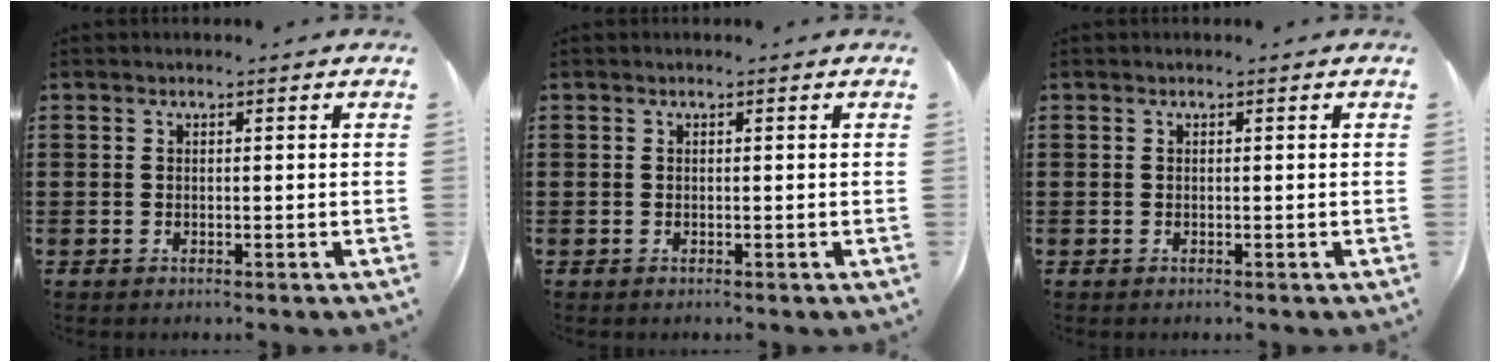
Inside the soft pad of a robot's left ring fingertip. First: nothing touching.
{"total": 0.0}
{"total": 0.0}